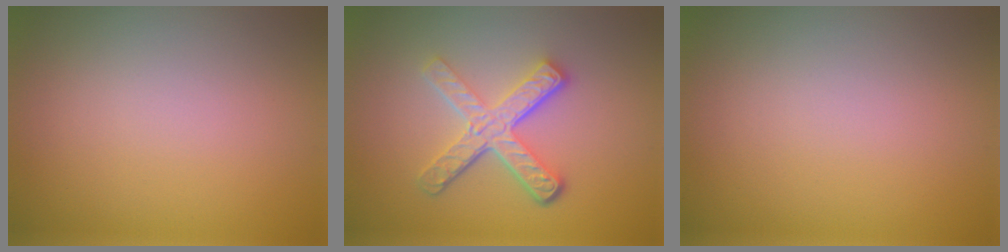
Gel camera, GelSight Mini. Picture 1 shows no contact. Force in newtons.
{"total": 5.1, "press": 3.6, "slide": 3.5}
{"total": 0.0}